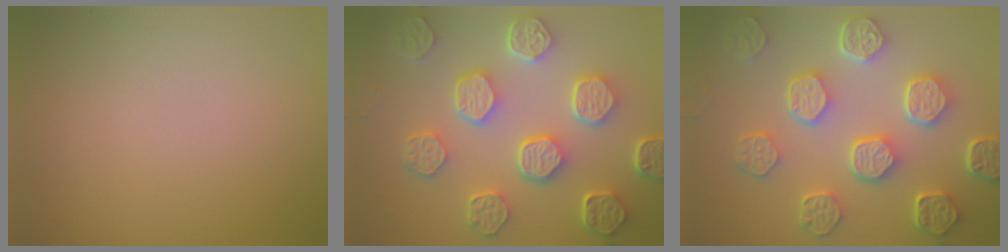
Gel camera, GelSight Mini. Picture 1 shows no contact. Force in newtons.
{"total": 7.8, "press": 5.9, "slide": 5.1}
{"total": 7.7, "press": 5.8, "slide": 5.1}